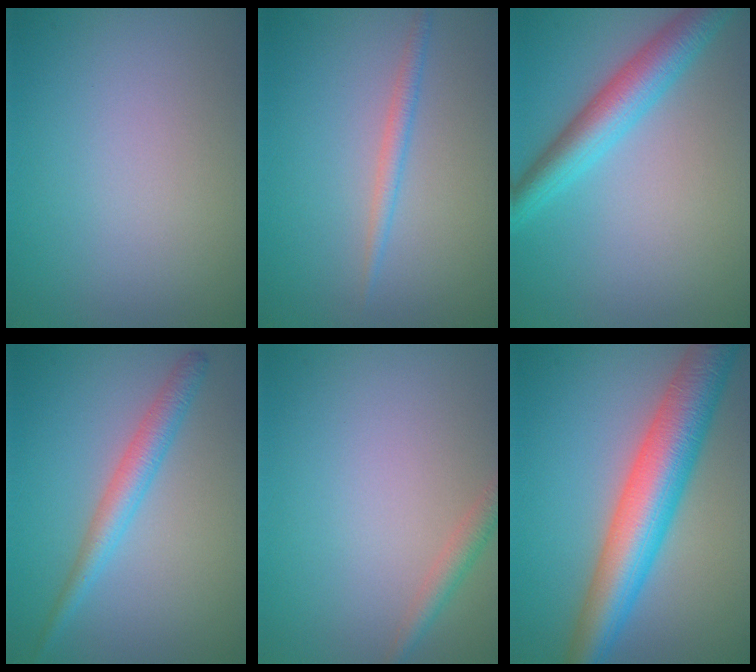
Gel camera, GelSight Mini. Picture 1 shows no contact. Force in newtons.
{"total": 1.5, "press": 1.5, "slide": 0.1}
{"total": 5.0, "press": 5.0, "slide": 0.1}
{"total": 2.9, "press": 2.9, "slide": 0.0}
{"total": 1.8, "press": 1.8, "slide": 0.1}
{"total": 8.9, "press": 8.9, "slide": 0.1}